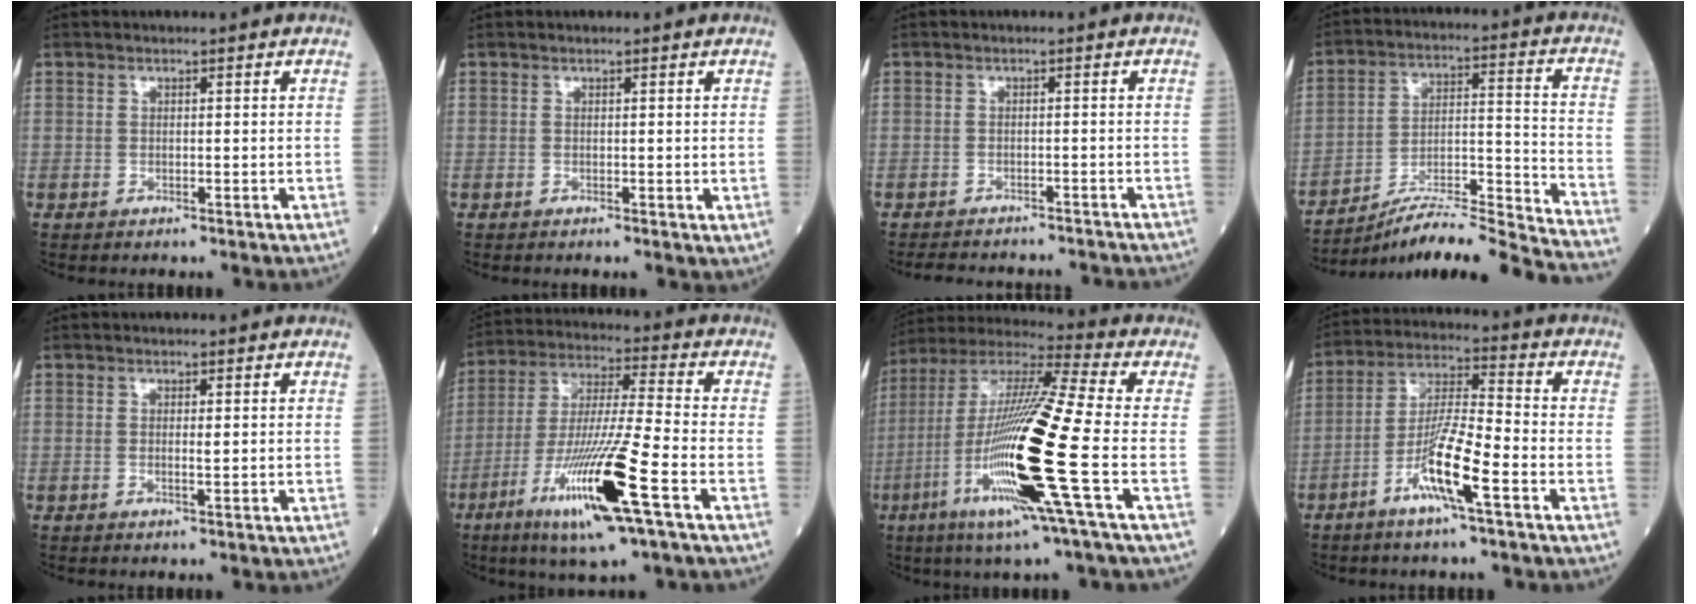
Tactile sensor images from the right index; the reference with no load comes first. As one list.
[{"total": 0.6, "force": [0.2, 0.2, 0.5], "torque": [-0.014, -0.002, 0.005]}, {"total": 10.0, "force": [-9.4, 2.1, 2.7], "torque": [-0.041, 0.002, -0.108]}, {"total": 20.1, "force": [-18.7, -1.8, 7.2], "torque": [-0.101, 0.003, -0.290]}, {"total": 0.9, "force": [0.1, -0.1, 0.9], "torque": [-0.019, -0.001, 0.004]}, {"total": 16.8, "force": [-7.3, 0.0, 15.1], "torque": [-0.313, -0.029, -0.132]}, {"total": 21.4, "force": [-6.1, -0.4, 20.5], "torque": [-0.430, -0.033, -0.127]}, {"total": 10.0, "force": [-4.6, 0.3, 8.9], "torque": [-0.176, -0.002, -0.089]}]